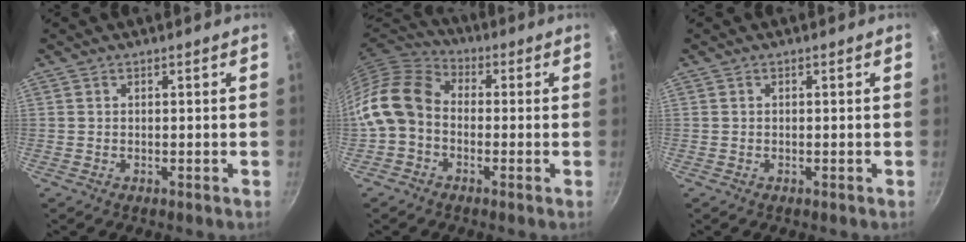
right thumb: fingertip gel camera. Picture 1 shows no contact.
{"total": 12.4, "force": [-2.4, 9.5, 7.7], "torque": [-0.136, 0.044, -0.072]}
{"total": 0.0}